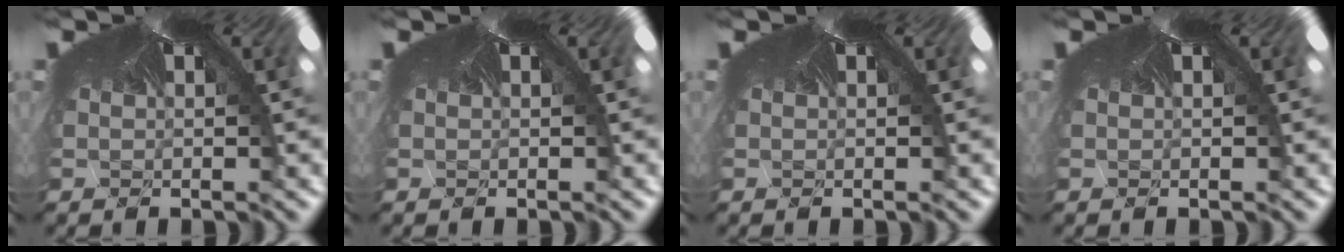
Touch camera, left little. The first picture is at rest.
{"total": 0.0}
{"total": 0.0}
{"total": 0.0}